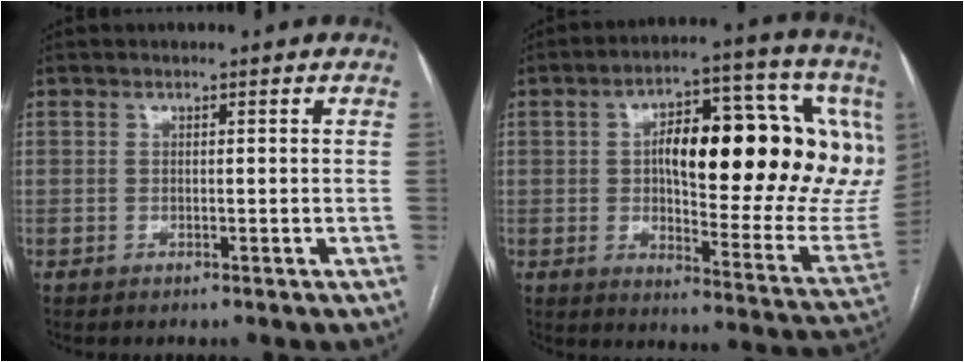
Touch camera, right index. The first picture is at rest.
{"total": 27.4, "force": [6.3, 8.3, 25.3], "torque": [-0.277, 0.051, 0.101]}